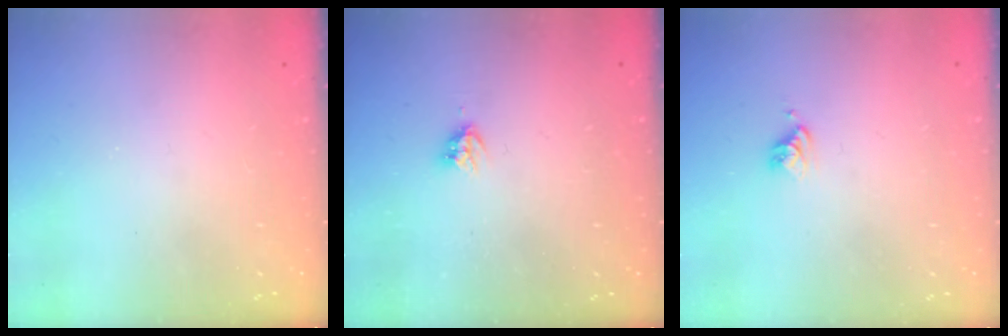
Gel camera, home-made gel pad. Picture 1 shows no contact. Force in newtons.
{"total": 3.7, "press": 3.7, "slide": 0.1}
{"total": 3.5, "press": 3.5, "slide": 0.4}